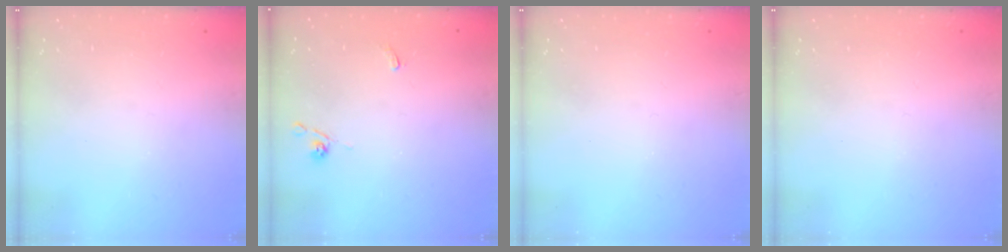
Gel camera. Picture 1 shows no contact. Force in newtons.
{"total": 1.6, "press": 1.4, "slide": 0.7}
{"total": 0.0}
{"total": 0.0}